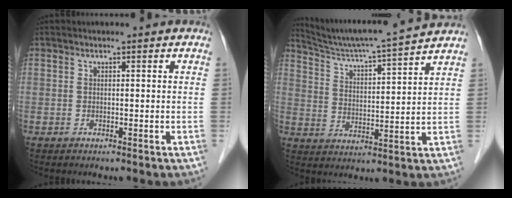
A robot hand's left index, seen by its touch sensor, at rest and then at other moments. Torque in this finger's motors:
{"motor_torque": [0.57, -0.71, 0.00, 0.01]}